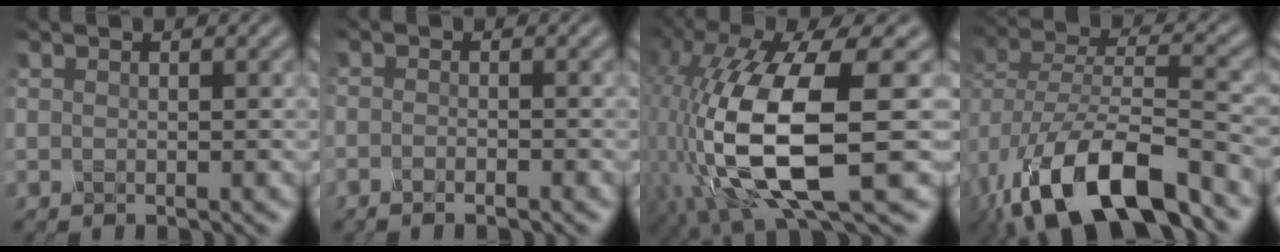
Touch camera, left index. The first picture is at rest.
{"total": 1.1, "force": [-1.0, 0.2, 0.3], "torque": [-0.004, -0.003, -0.022]}
{"total": 14.0, "force": [-2.6, 5.5, 12.6], "torque": [-0.265, -0.025, -0.045]}
{"total": 13.2, "force": [-8.3, 5.1, 9.0], "torque": [-0.174, -0.016, -0.155]}